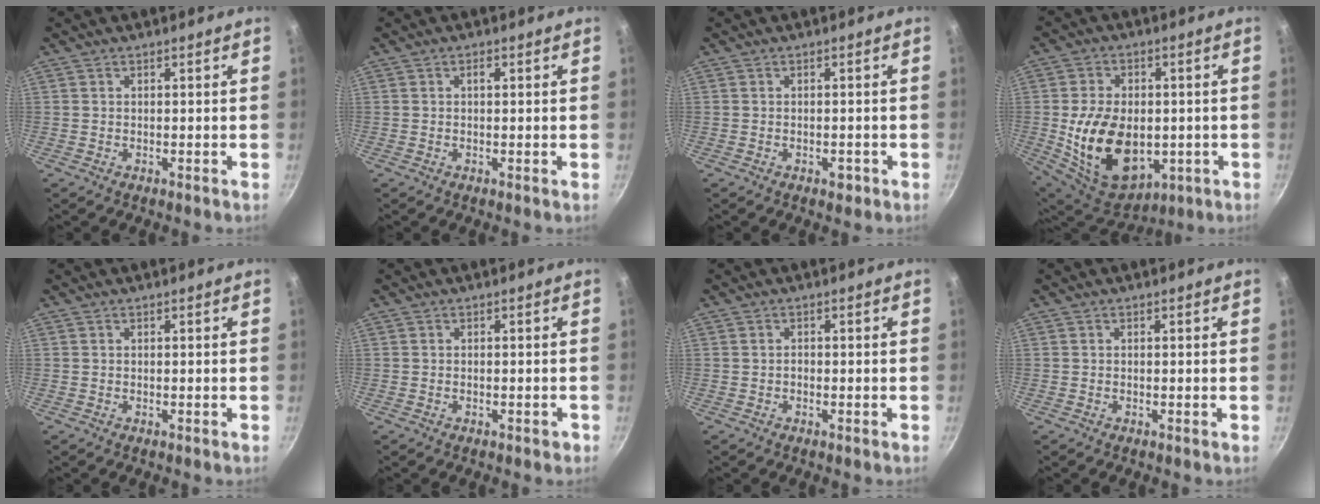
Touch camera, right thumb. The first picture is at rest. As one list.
[{"total": 1.2, "force": [0.3, 0.5, 1.0], "torque": [-0.015, 0.001, 0.001]}, {"total": 1.8, "force": [-0.9, 1.0, 1.2], "torque": [-0.017, 0.006, -0.008]}, {"total": 18.6, "force": [-1.9, 12.6, 13.5], "torque": [-0.217, -0.008, -0.011]}, {"total": 0.0}, {"total": 1.0, "force": [-0.6, 0.5, 0.7], "torque": [-0.007, 0.008, -0.004]}, {"total": 0.7, "force": [-0.3, 0.5, 0.3], "torque": [-0.005, 0.004, -0.006]}, {"total": 0.0}]